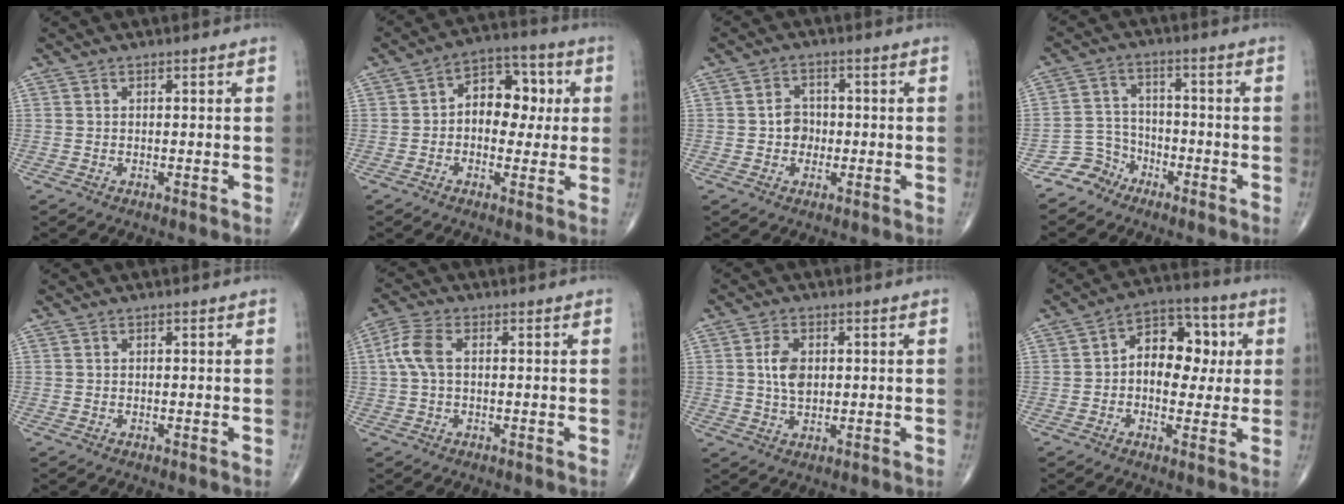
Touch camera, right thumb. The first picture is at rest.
{"total": 10.8, "force": [1.0, 7.4, 7.8], "torque": [-0.070, 0.026, 0.007]}
{"total": 4.1, "force": [-0.5, 3.5, 2.1], "torque": [-0.010, 0.009, -0.013]}
{"total": 5.5, "force": [-4.2, 3.6, -0.3], "torque": [0.032, 0.041, -0.089]}
{"total": 0.0}
{"total": 5.5, "force": [0.6, 3.0, 4.6], "torque": [-0.119, 0.019, 0.010]}
{"total": 5.3, "force": [0.8, 3.2, 4.1], "torque": [-0.073, -0.003, 0.013]}
{"total": 12.2, "force": [1.3, 8.2, 8.9], "torque": [-0.087, 0.025, 0.011]}